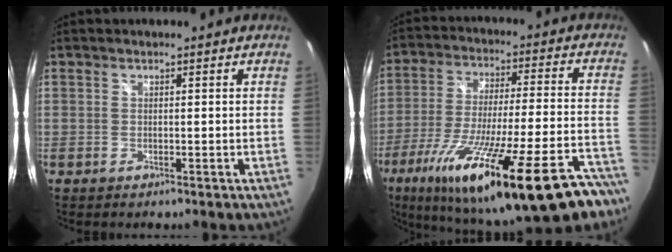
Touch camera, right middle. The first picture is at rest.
{"total": 33.5, "force": [-23.0, 6.1, 23.6], "torque": [-0.382, -0.087, -0.337]}